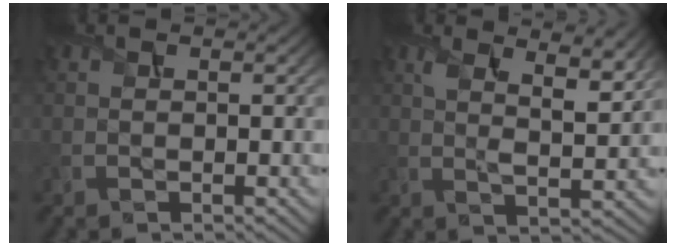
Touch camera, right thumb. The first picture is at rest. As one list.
[{"total": 7.4, "force": [4.1, 2.3, 5.7], "torque": [-0.102, -0.006, 0.072]}]